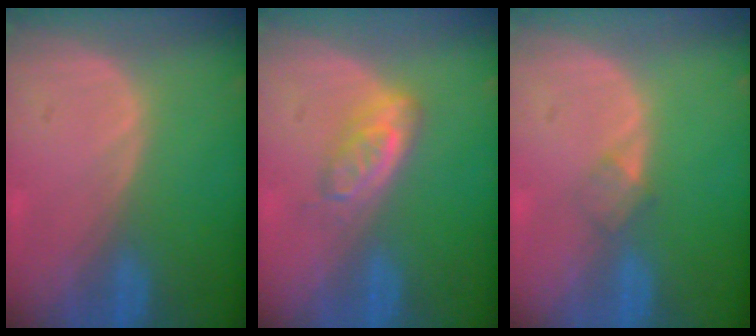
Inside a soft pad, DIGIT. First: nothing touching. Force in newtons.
{"total": 4.7, "press": 4.3, "slide": 1.9}
{"total": 1.8, "press": 1.8, "slide": 0.2}